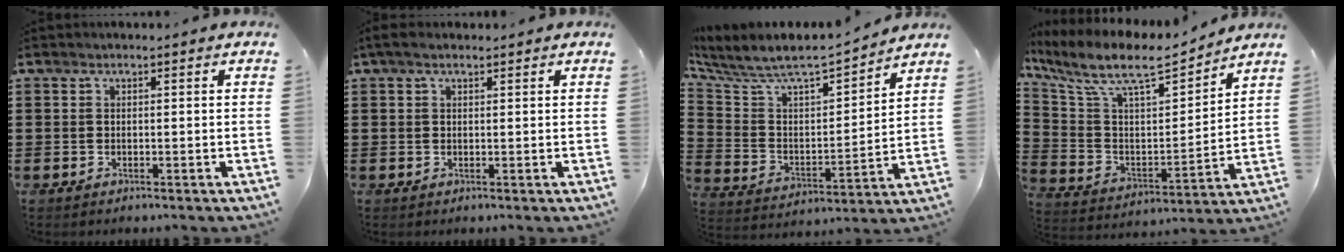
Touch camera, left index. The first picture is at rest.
{"total": 1.5, "force": [0.8, 0.6, 1.1], "torque": [-0.023, 0.004, 0.015]}
{"total": 6.6, "force": [5.8, 1.5, 2.7], "torque": [-0.085, -0.052, 0.093]}
{"total": 9.9, "force": [7.8, 2.6, 5.5], "torque": [-0.134, -0.048, 0.129]}